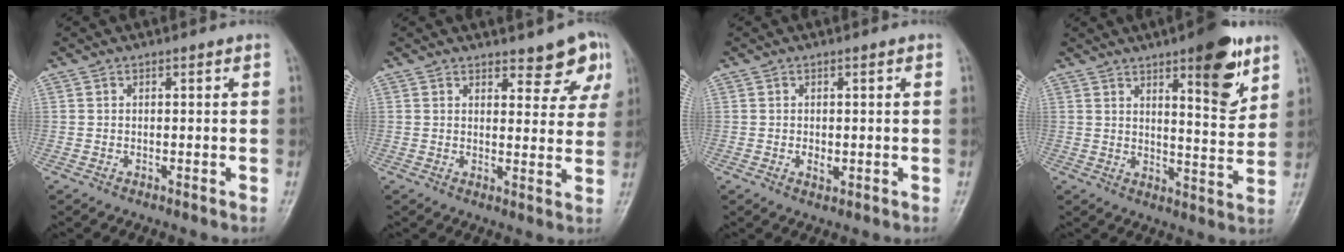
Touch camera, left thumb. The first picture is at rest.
{"total": 6.4, "force": [4.6, 2.7, 3.5], "torque": [-0.012, -0.031, 0.050]}
{"total": 1.8, "force": [-0.1, 1.0, 1.5], "torque": [-0.022, -0.004, -0.001]}
{"total": 12.6, "force": [7.0, 3.6, 9.8], "torque": [-0.114, -0.041, 0.097]}